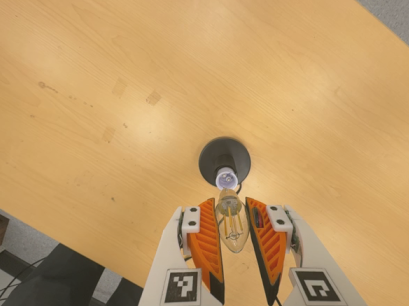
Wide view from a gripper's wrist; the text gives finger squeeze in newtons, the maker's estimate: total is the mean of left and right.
{"total": 9.7, "left": 8.8, "right": 10.7}